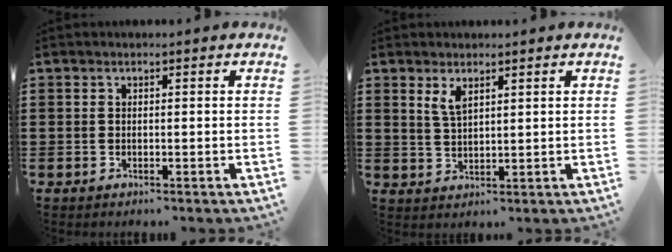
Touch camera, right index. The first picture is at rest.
{"total": 2.9, "force": [1.7, 1.1, 2.0], "torque": [-0.044, 0.004, 0.031]}